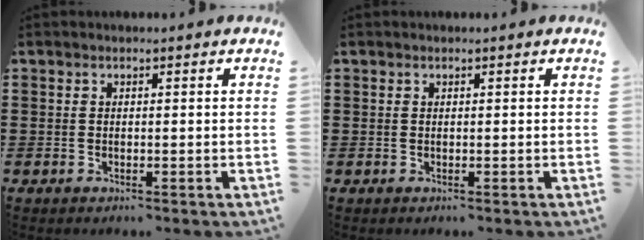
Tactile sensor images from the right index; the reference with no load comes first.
{"total": 0.0}